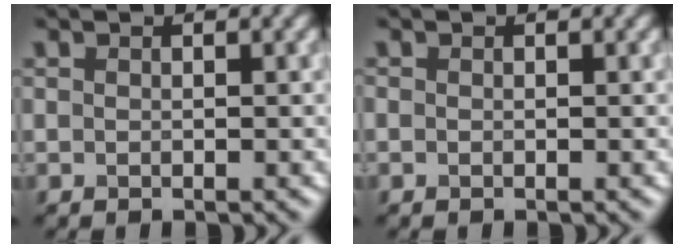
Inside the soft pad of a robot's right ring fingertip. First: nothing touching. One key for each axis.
{"total": 0.0}